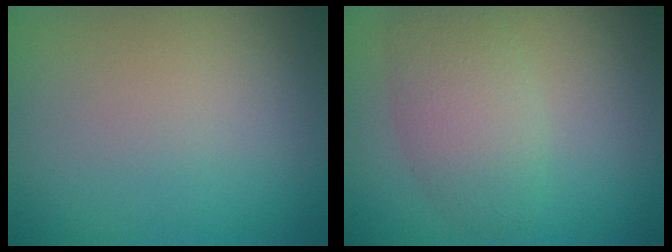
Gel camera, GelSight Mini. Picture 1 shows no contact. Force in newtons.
{"total": 4.0, "press": 4.0, "slide": 0.2}